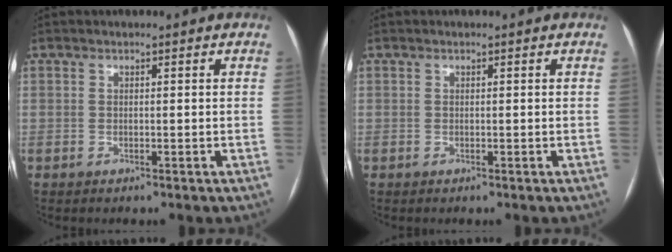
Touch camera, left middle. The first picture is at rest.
{"total": 0.0}